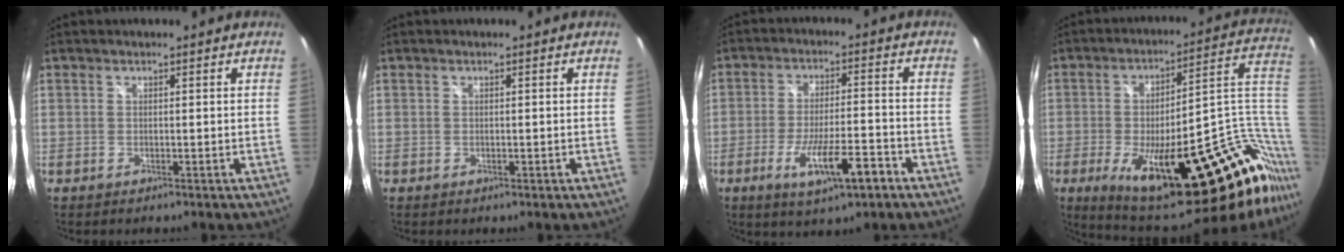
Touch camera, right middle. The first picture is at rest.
{"total": 0.0}
{"total": 9.8, "force": [-5.1, 2.2, 8.1], "torque": [-0.153, -0.019, -0.079]}
{"total": 33.5, "force": [-11.6, 10.2, 29.7], "torque": [-0.421, 0.000, -0.152]}